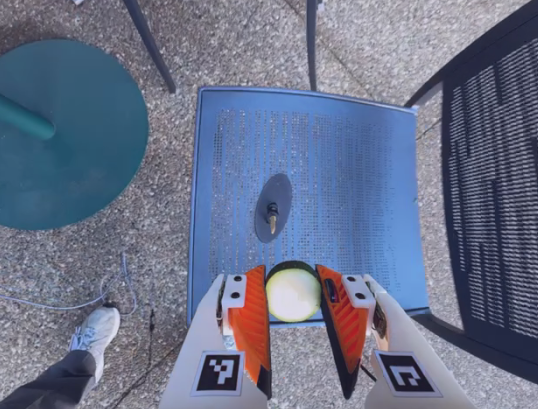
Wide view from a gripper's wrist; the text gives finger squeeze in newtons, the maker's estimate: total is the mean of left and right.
{"total": 11.4, "left": 11.0, "right": 11.8}